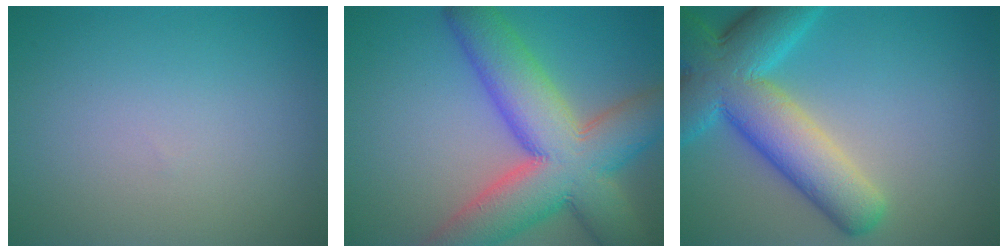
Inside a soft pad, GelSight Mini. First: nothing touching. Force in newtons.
{"total": 11.6, "press": 11.6, "slide": 0.8}
{"total": 10.2, "press": 10.2, "slide": 0.5}